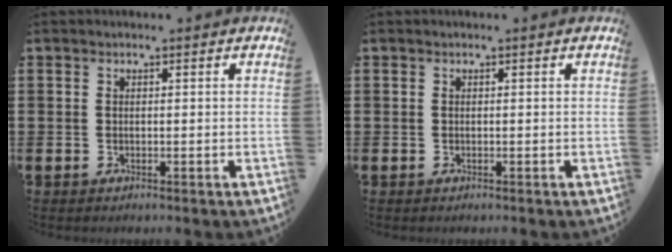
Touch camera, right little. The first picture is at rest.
{"total": 0.0}